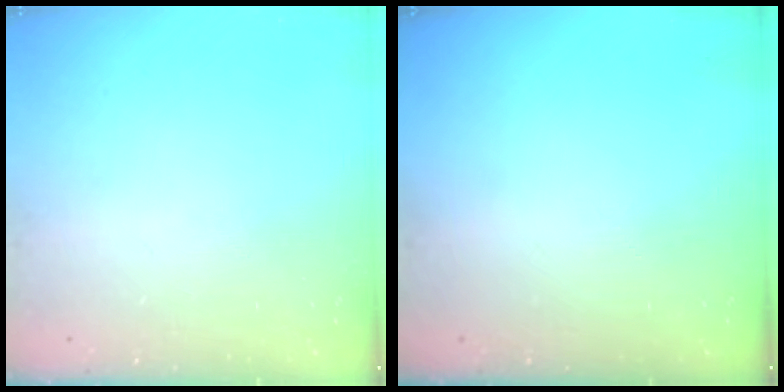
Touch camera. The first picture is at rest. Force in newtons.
{"total": 0.0}